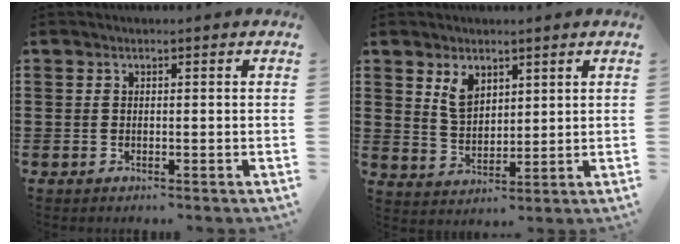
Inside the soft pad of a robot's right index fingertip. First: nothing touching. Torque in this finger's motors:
{"motor_torque": [1.03, 1.01, 0.10, 0.10]}